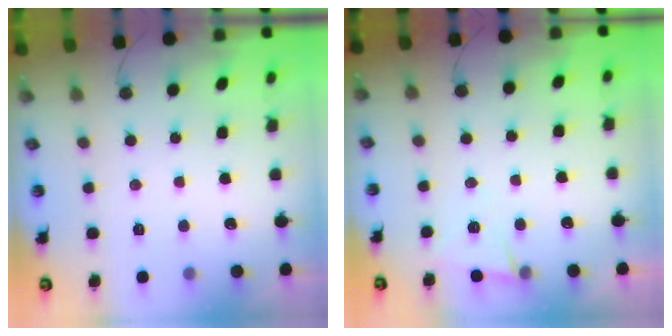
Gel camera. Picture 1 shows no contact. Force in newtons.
{"total": 5.0, "press": 4.5, "slide": 2.1}